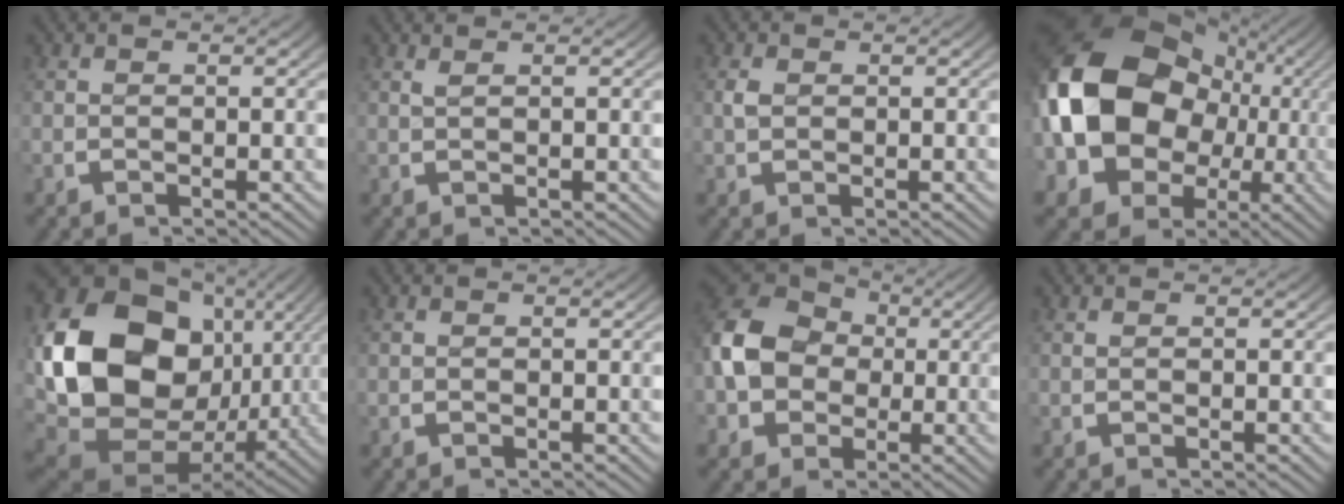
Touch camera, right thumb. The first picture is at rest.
{"total": 0.8, "force": [0.5, 0.0, 0.6], "torque": [-0.011, 0.000, 0.009]}
{"total": 1.1, "force": [0.1, 0.8, 0.7], "torque": [-0.018, 0.000, 0.003]}
{"total": 21.6, "force": [0.1, 16.3, 14.1], "torque": [-0.335, -0.063, 0.021]}
{"total": 24.5, "force": [-0.1, 17.5, 17.1], "torque": [-0.378, -0.069, 0.029]}
{"total": 0.0}
{"total": 8.6, "force": [0.7, 6.9, 5.0], "torque": [-0.135, -0.019, 0.020]}
{"total": 0.0}